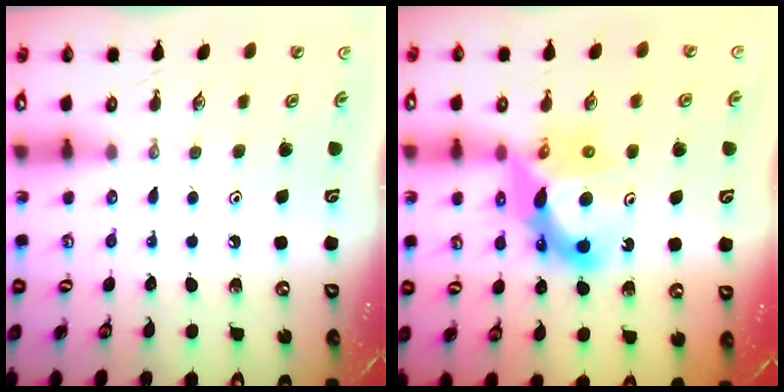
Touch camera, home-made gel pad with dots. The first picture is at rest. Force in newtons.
{"total": 11.4, "press": 11.4, "slide": 1.3}